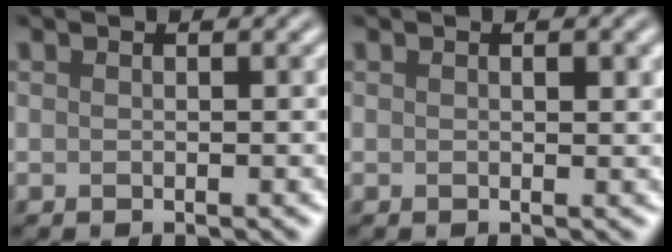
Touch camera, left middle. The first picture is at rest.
{"total": 0.7, "force": [0.2, 0.1, 0.6], "torque": [-0.010, -0.005, 0.005]}